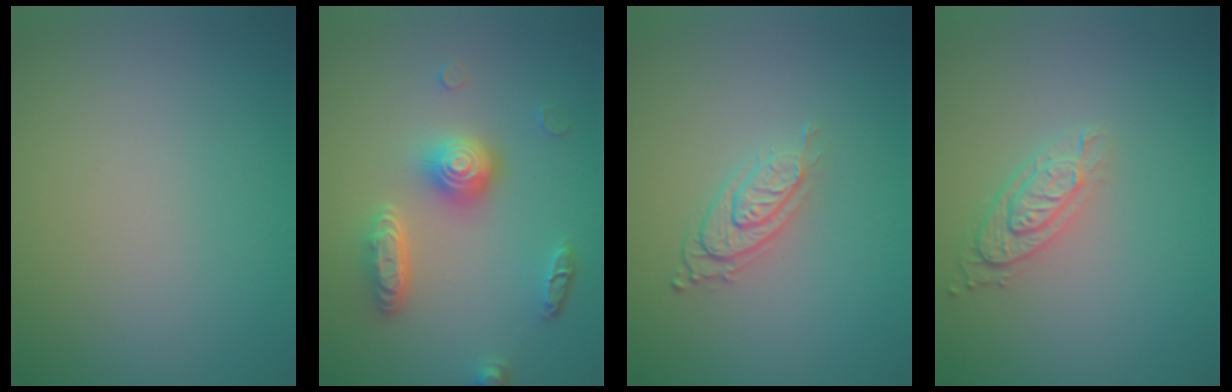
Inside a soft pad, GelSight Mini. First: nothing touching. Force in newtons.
{"total": 4.5, "press": 3.5, "slide": 2.8}
{"total": 3.0, "press": 2.0, "slide": 2.2}
{"total": 3.1, "press": 2.3, "slide": 2.1}